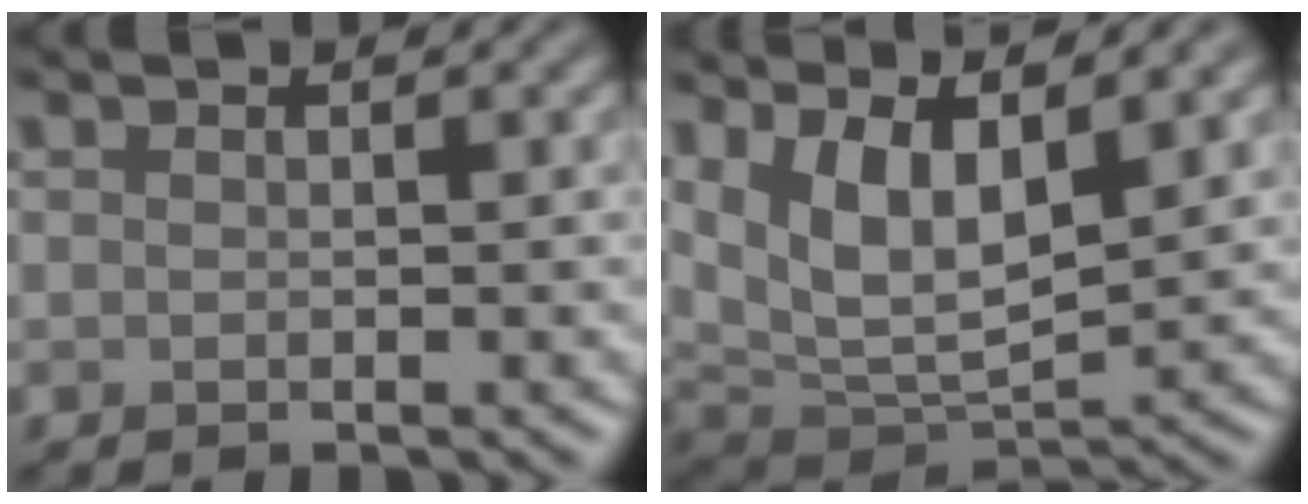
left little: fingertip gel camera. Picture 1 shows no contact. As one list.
[{"total": 7.9, "force": [3.2, 3.3, 6.5], "torque": [-0.130, -0.009, 0.062]}]